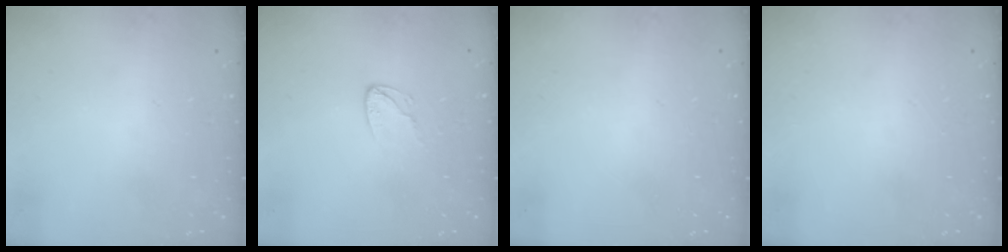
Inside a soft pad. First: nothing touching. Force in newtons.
{"total": 5.8, "press": 5.8, "slide": 0.5}
{"total": 0.0}
{"total": 0.0}